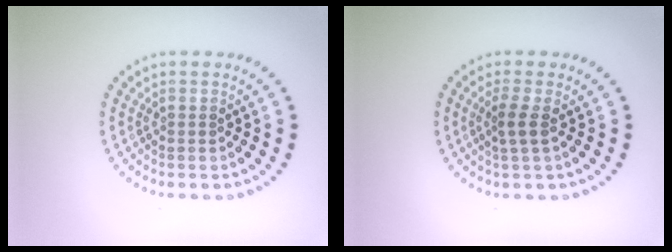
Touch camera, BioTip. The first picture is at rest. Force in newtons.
{"total": 1.6, "press": 1.2, "slide": 1.0}